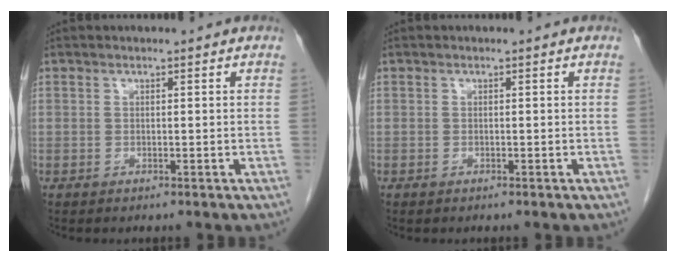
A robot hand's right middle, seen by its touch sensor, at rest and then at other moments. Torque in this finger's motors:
{"motor_torque": [0.21, -0.06, 0.01, -0.01]}